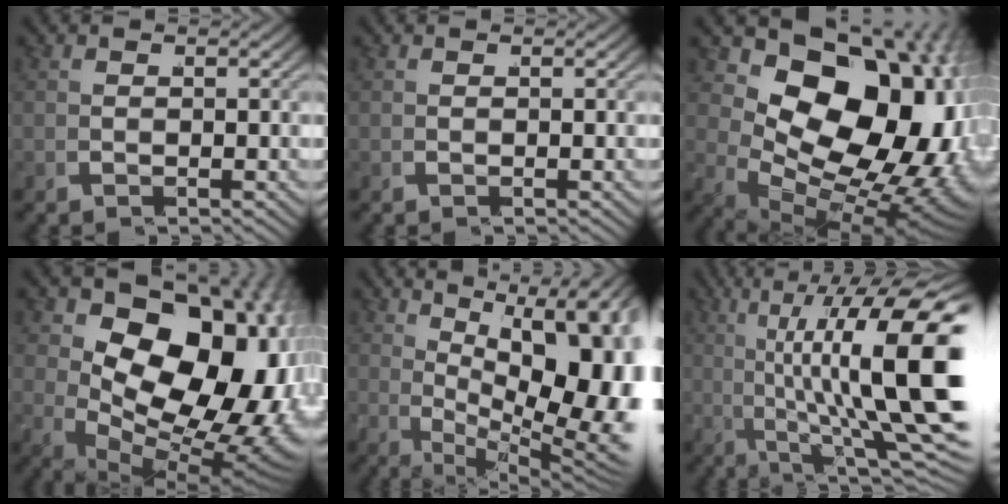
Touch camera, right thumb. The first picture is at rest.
{"total": 0.0}
{"total": 21.6, "force": [-0.3, 14.2, 16.2], "torque": [-0.298, -0.058, 0.031]}
{"total": 23.2, "force": [0.7, 15.0, 17.7], "torque": [-0.288, -0.056, 0.045]}
{"total": 16.5, "force": [0.6, 9.7, 13.3], "torque": [-0.205, -0.059, 0.047]}
{"total": 15.5, "force": [1.6, 6.1, 14.1], "torque": [-0.205, -0.023, 0.034]}